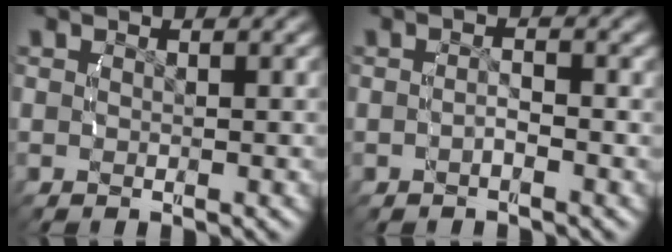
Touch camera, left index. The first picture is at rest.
{"total": 1.0, "force": [-0.7, 0.1, 0.7], "torque": [-0.014, -0.002, -0.011]}